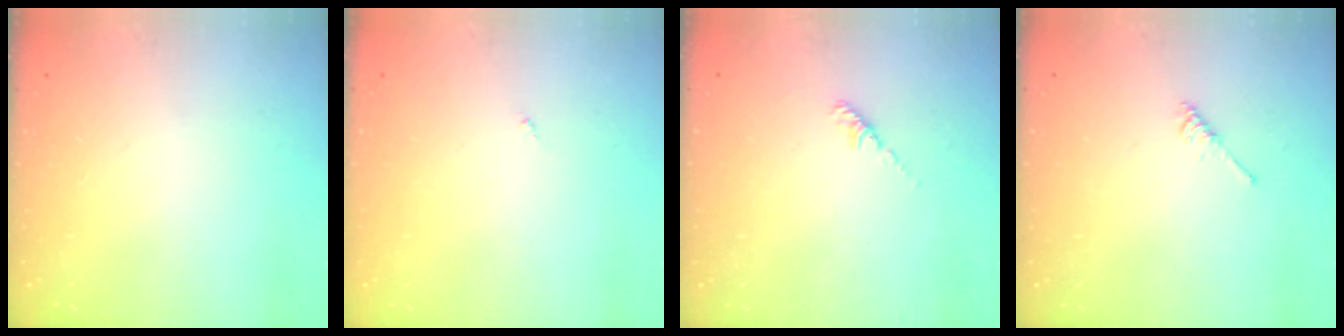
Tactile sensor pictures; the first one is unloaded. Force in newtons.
{"total": 0.0}
{"total": 2.2, "press": 2.1, "slide": 0.6}
{"total": 2.1, "press": 2.1, "slide": 0.4}